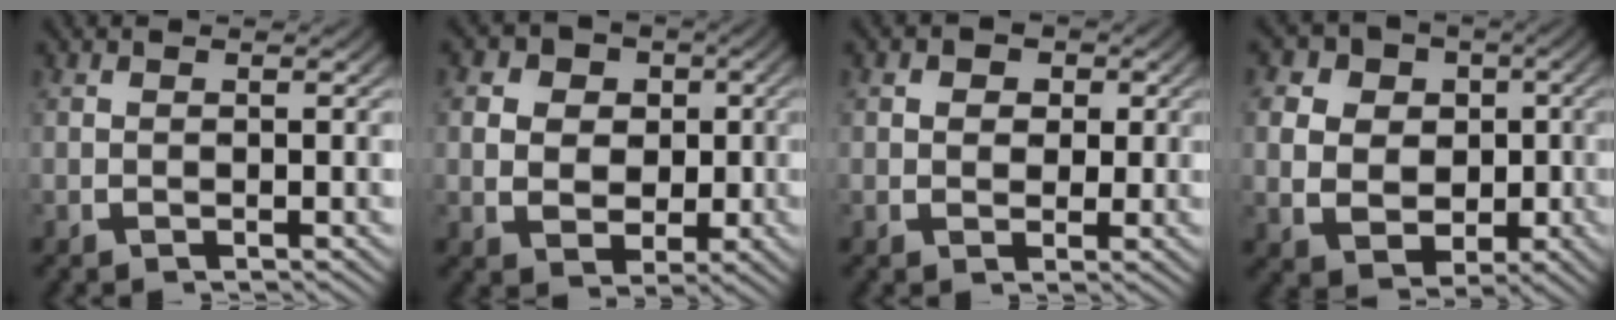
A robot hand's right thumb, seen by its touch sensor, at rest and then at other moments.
{"total": 8.0, "force": [0.7, 6.6, 4.5], "torque": [-0.086, -0.030, 0.022]}
{"total": 3.5, "force": [0.9, 2.9, 1.7], "torque": [-0.020, -0.013, 0.015]}
{"total": 11.0, "force": [0.1, 9.0, 6.4], "torque": [-0.137, -0.046, 0.014]}